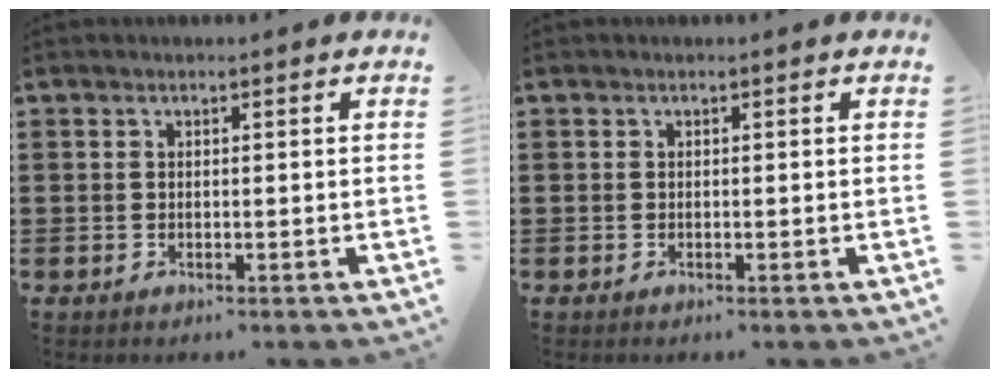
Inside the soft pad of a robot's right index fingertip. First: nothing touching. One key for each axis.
{"total": 0.0}